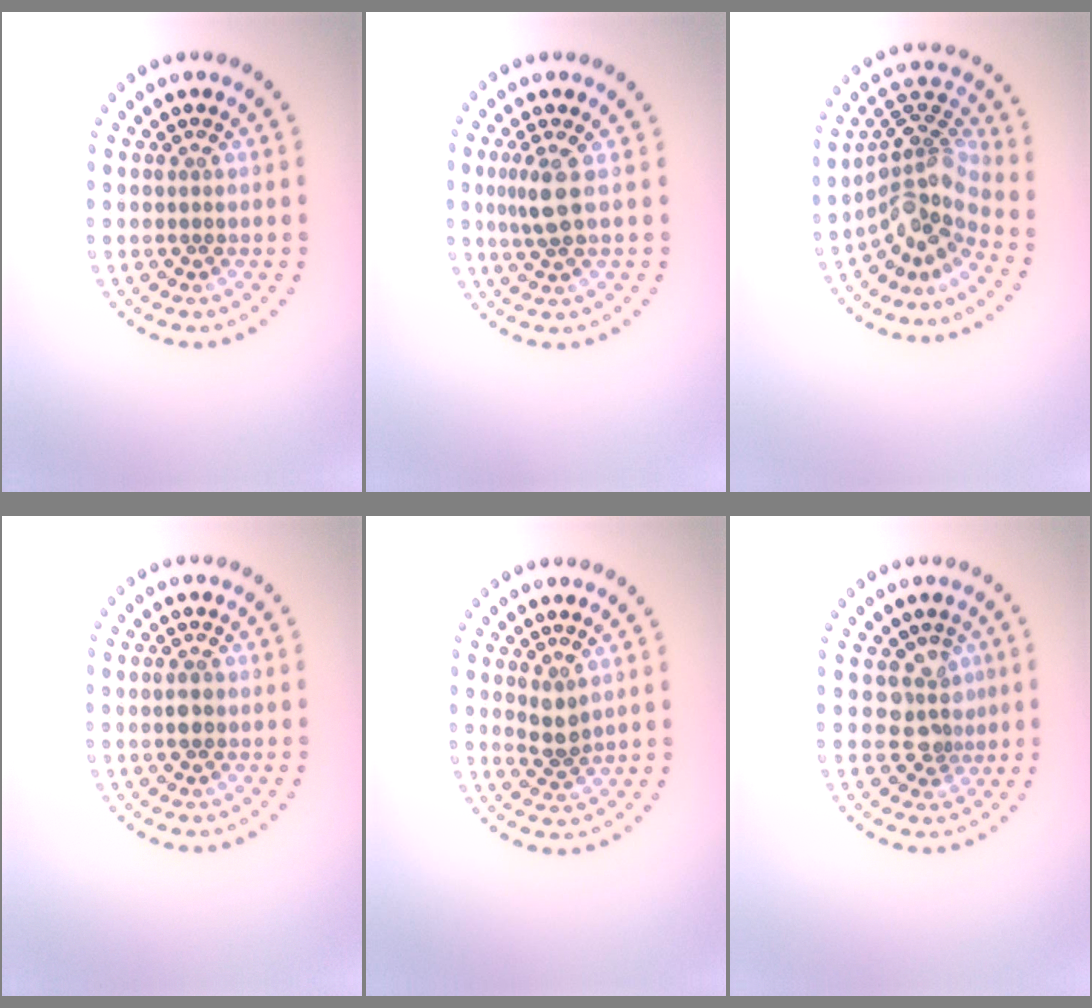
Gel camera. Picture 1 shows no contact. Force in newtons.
{"total": 2.3, "press": 1.8, "slide": 1.4}
{"total": 4.8, "press": 3.1, "slide": 3.7}
{"total": 1.7, "press": 1.7, "slide": 0.1}
{"total": 1.9, "press": 1.5, "slide": 1.1}
{"total": 2.6, "press": 1.9, "slide": 1.8}